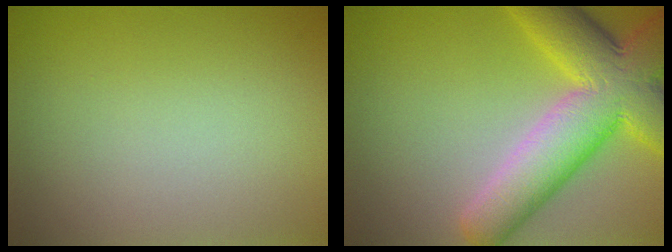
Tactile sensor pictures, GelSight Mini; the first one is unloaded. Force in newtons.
{"total": 10.4, "press": 10.4, "slide": 0.6}